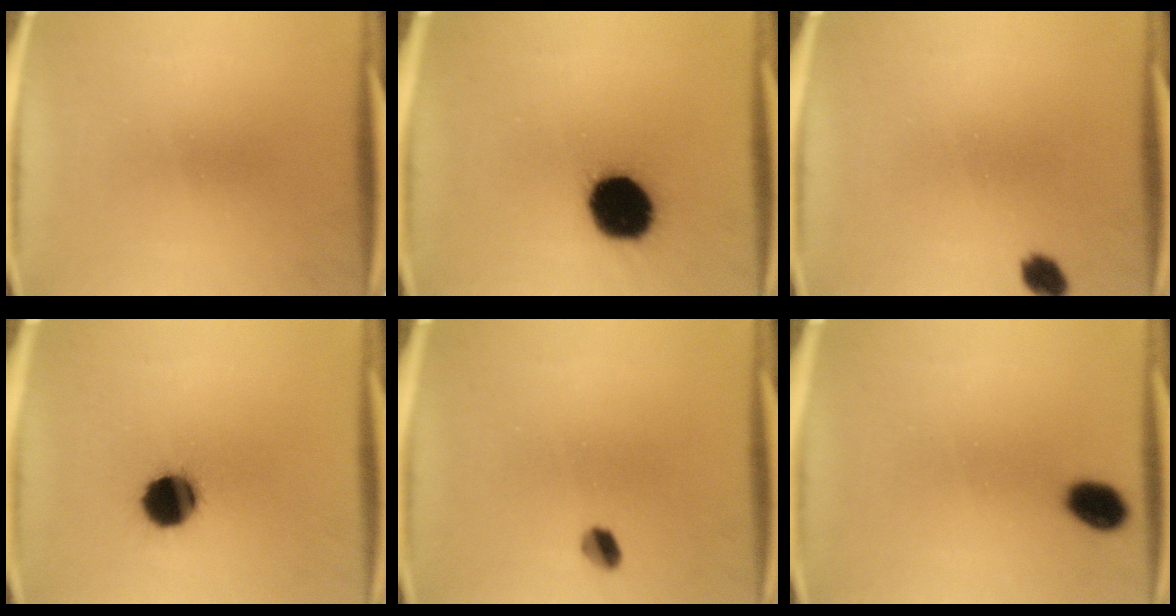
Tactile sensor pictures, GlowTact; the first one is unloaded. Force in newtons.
{"total": 18.1}
{"total": 2.9}
{"total": 11.2}
{"total": 2.7}
{"total": 5.3}